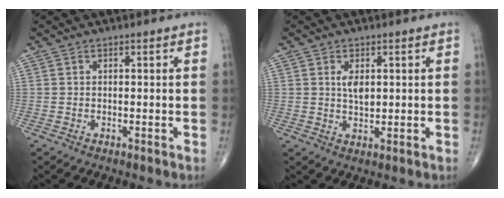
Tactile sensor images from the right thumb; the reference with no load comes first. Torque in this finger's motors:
{"motor_torque": [0.39, 0.28, 0.02, -0.50, -0.01]}